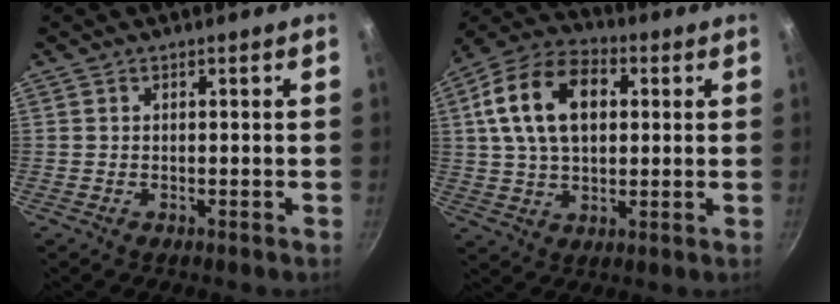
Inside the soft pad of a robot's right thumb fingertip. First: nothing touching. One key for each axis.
{"total": 16.8, "fx": 3.7, "fy": 10.8, "fz": 12.3, "tx": -0.201, "ty": 0.017, "tz": 0.052}